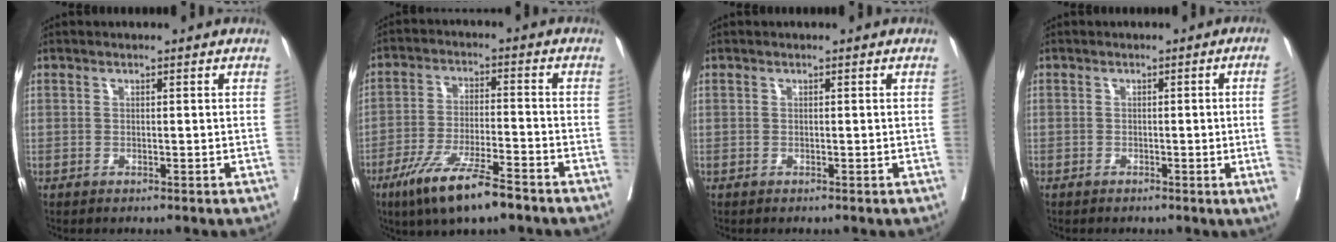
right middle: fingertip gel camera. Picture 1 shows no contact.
{"total": 11.4, "force": [-7.7, 1.5, 8.2], "torque": [-0.153, -0.024, -0.135]}
{"total": 0.0}
{"total": 4.4, "force": [-0.7, -1.7, 4.1], "torque": [-0.040, -0.007, -0.010]}